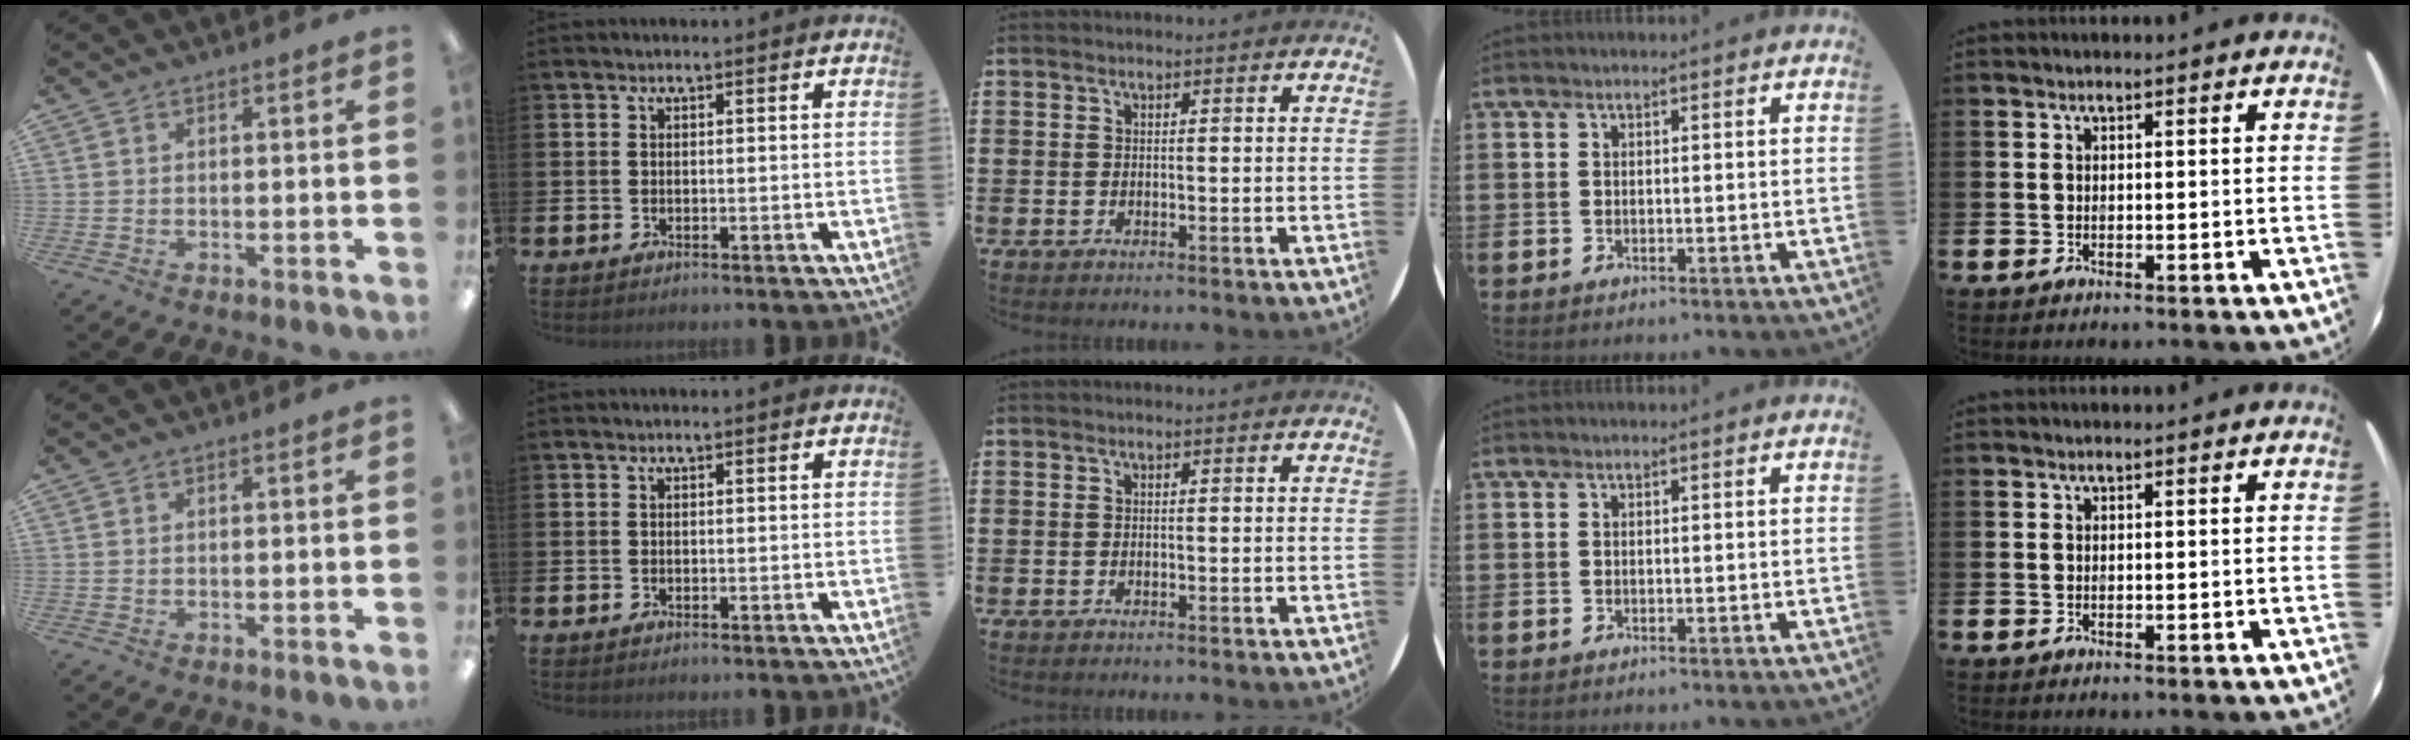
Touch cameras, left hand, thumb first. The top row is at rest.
{}